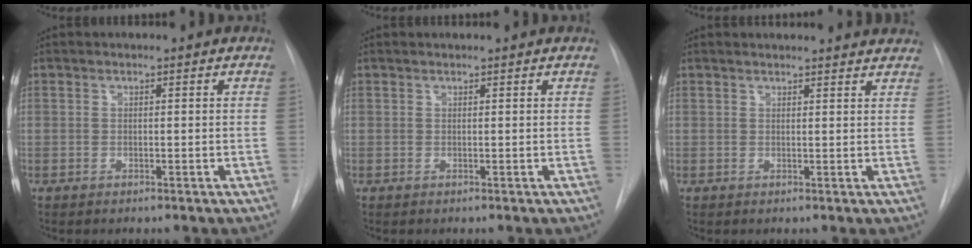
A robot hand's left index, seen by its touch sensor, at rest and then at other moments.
{"total": 0.6, "force": [0.6, 0.0, 0.2], "torque": [-0.006, 0.013, 0.008]}
{"total": 10.0, "force": [9.7, 1.4, 2.0], "torque": [-0.005, 0.003, 0.093]}